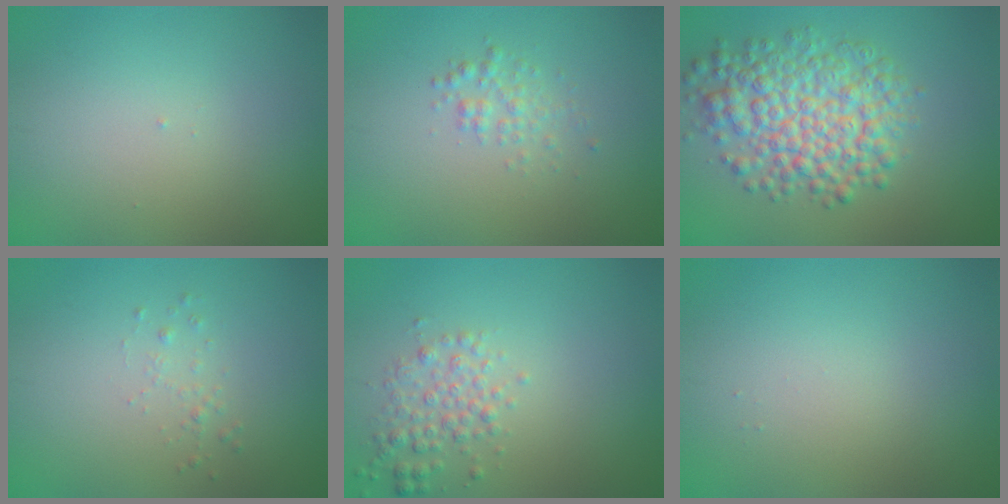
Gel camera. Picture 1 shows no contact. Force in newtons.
{"total": 1.5, "press": 1.5, "slide": 0.0}
{"total": 7.2, "press": 7.2, "slide": 0.1}
{"total": 0.8, "press": 0.8, "slide": 0.0}
{"total": 2.4, "press": 2.4, "slide": 0.0}
{"total": 0.0}